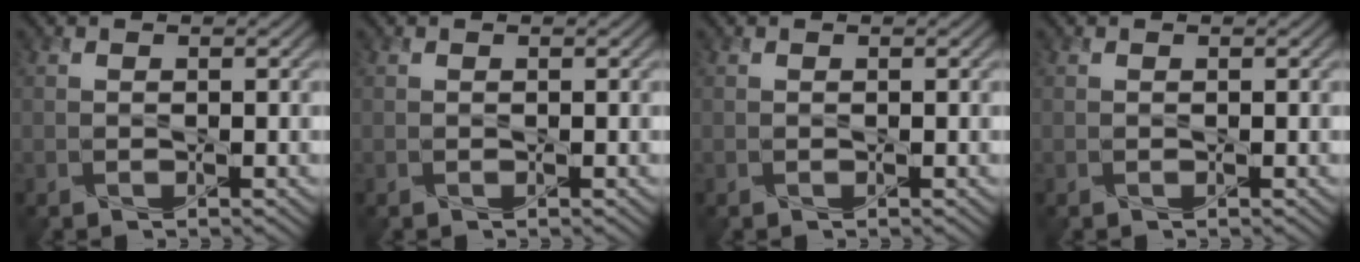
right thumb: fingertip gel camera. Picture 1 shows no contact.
{"total": 0.0}
{"total": 0.0}
{"total": 0.0}